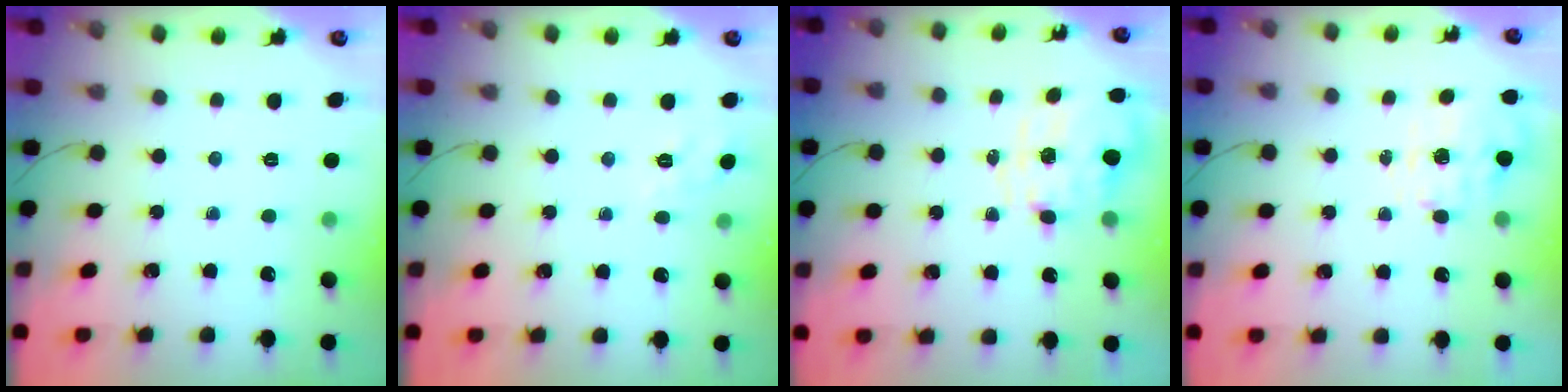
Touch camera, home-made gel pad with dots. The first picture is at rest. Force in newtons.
{"total": 1.9, "press": 0.2, "slide": 1.9}
{"total": 2.1, "press": 1.8, "slide": 1.1}
{"total": 7.0, "press": 6.9, "slide": 0.3}